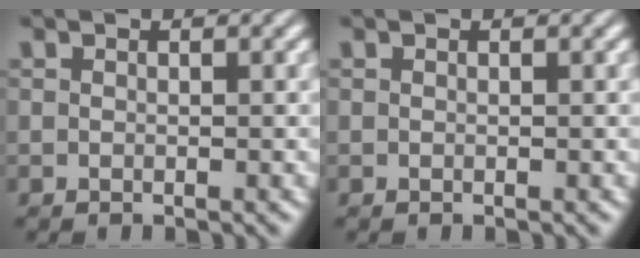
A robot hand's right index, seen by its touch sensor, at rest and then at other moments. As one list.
[{"total": 0.0}]